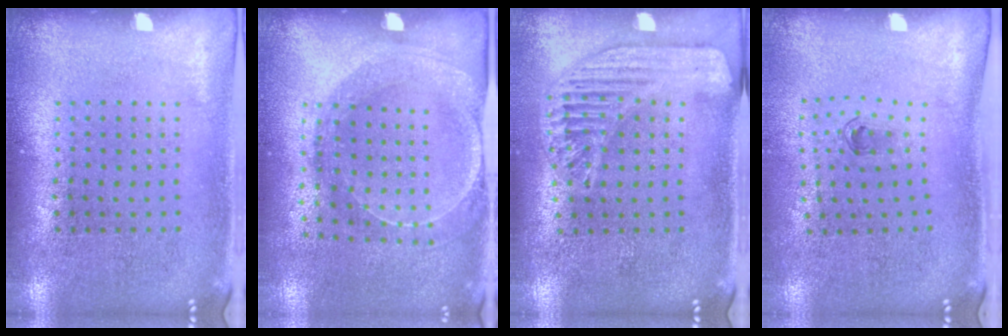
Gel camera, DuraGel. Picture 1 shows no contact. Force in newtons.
{"total": 1.6, "press": 1.5, "slide": 0.4}
{"total": 1.6, "press": 1.6, "slide": 0.4}
{"total": 0.6, "press": 0.3, "slide": 0.6}